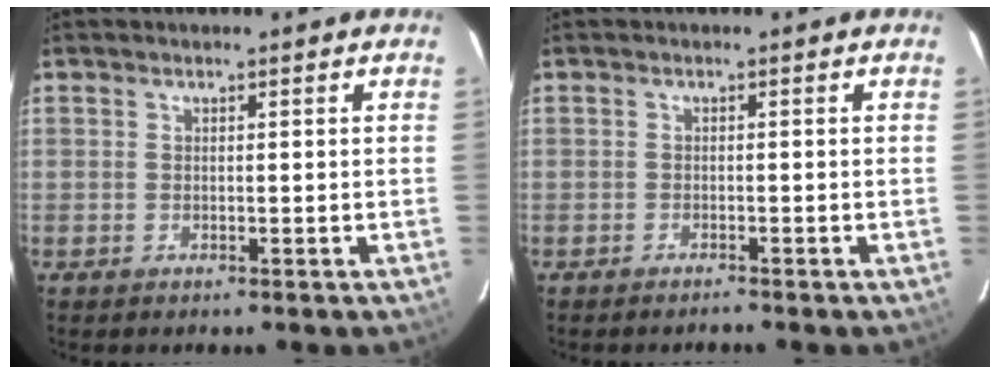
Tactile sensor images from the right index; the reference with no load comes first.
{"total": 1.1, "force": [-1.1, -0.1, 0.1], "torque": [-0.008, -0.003, -0.019]}